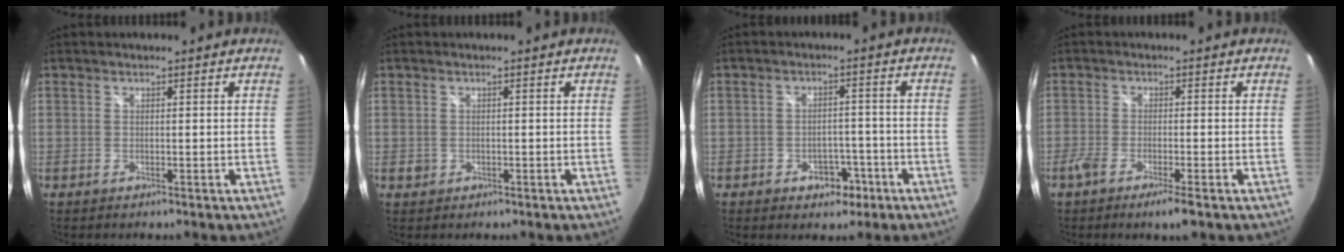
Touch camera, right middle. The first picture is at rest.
{"total": 1.2, "force": [-0.2, 1.1, 0.3], "torque": [-0.003, -0.001, -0.004]}
{"total": 4.7, "force": [-2.7, 3.3, 2.1], "torque": [-0.040, 0.010, -0.026]}
{"total": 4.7, "force": [-3.2, 0.3, 3.4], "torque": [-0.080, -0.012, -0.061]}